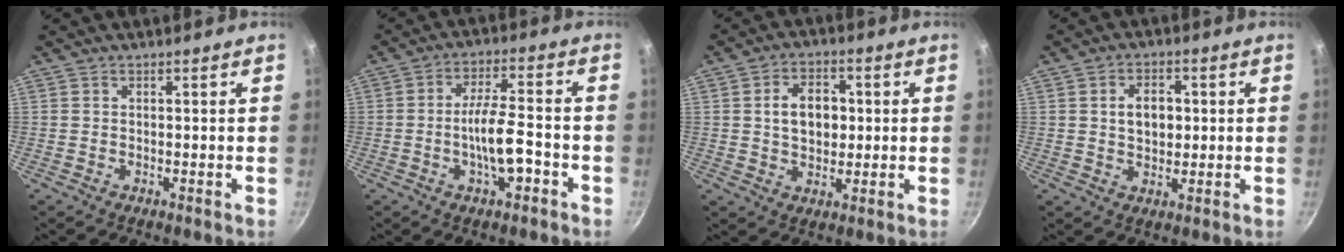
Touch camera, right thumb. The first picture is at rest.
{"total": 9.2, "force": [-3.1, 3.2, 8.0], "torque": [-0.128, 0.027, -0.055]}
{"total": 8.8, "force": [1.1, 6.2, 6.2], "torque": [-0.076, 0.009, 0.014]}
{"total": 6.5, "force": [0.9, 4.4, 4.6], "torque": [-0.056, 0.005, 0.014]}